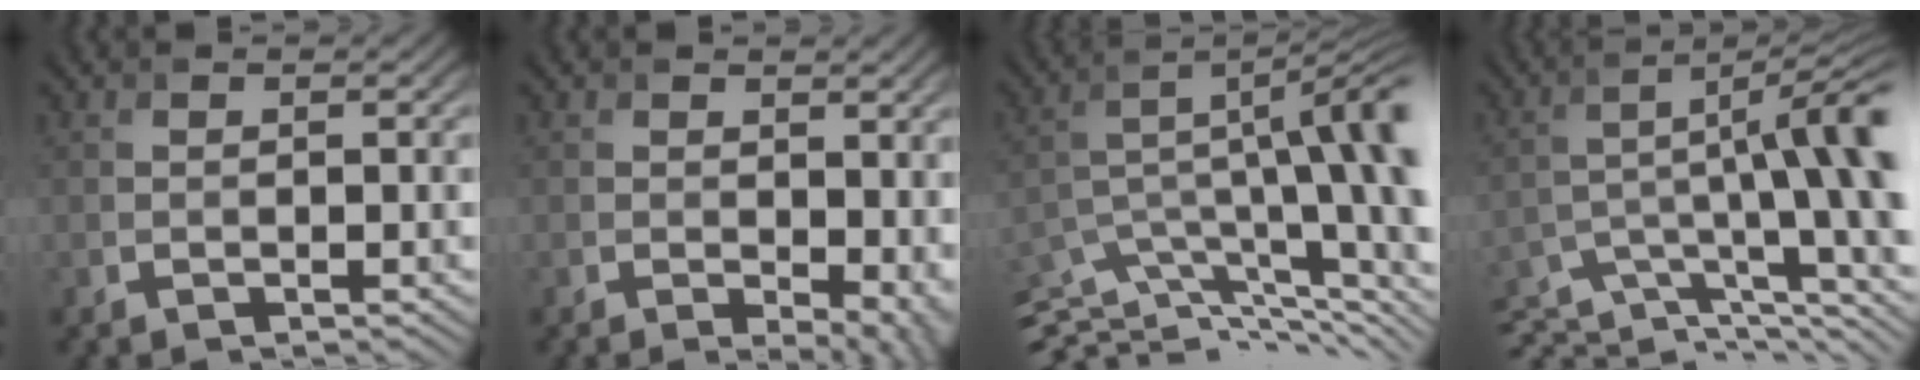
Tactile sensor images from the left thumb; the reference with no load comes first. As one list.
[{"total": 4.5, "force": [-0.2, 2.0, 4.0], "torque": [-0.052, -0.008, 0.009]}, {"total": 13.0, "force": [-4.3, 4.8, 11.3], "torque": [-0.198, -0.005, -0.063]}, {"total": 12.4, "force": [-6.3, 2.2, 10.4], "torque": [-0.163, 0.003, -0.097]}]